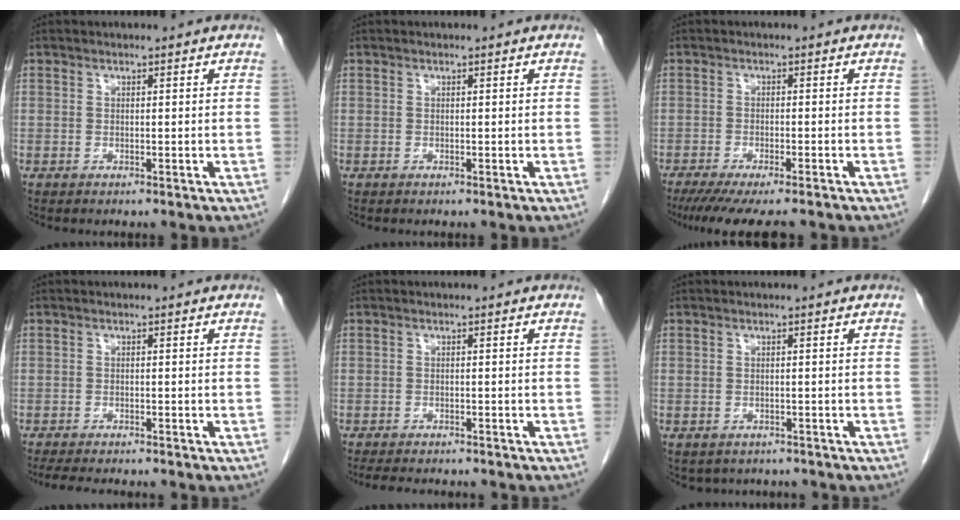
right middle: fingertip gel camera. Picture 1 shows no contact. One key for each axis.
{"total": 0.0}
{"total": 11.2, "fx": -9.6, "fy": 1.2, "fz": 5.8, "tx": -0.073, "ty": -0.024, "tz": -0.138}
{"total": 8.3, "fx": -7.2, "fy": 1.5, "fz": 3.7, "tx": -0.052, "ty": -0.009, "tz": -0.101}
{"total": 9.3, "fx": -8.2, "fy": 2.2, "fz": 3.8, "tx": -0.055, "ty": -0.007, "tz": -0.105}
{"total": 4.5, "fx": -3.8, "fy": 2.3, "fz": 0.6, "tx": -0.003, "ty": 0.009, "tz": -0.043}